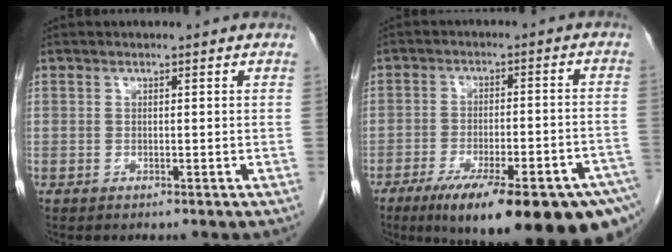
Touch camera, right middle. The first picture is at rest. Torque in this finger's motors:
{"motor_torque": [1.48, -0.66, 0.47, 0.16]}